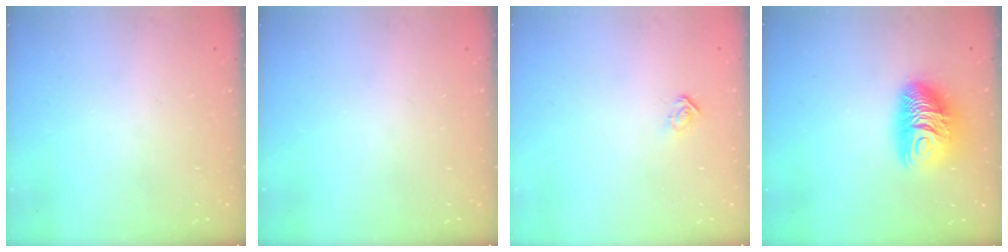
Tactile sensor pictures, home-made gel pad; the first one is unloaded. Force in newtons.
{"total": 0.0}
{"total": 3.9, "press": 3.9, "slide": 0.2}
{"total": 12.0, "press": 12.0, "slide": 0.8}